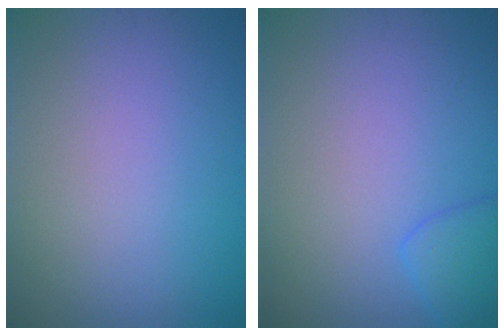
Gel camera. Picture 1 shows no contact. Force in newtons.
{"total": 2.4, "press": 2.4, "slide": 0.2}